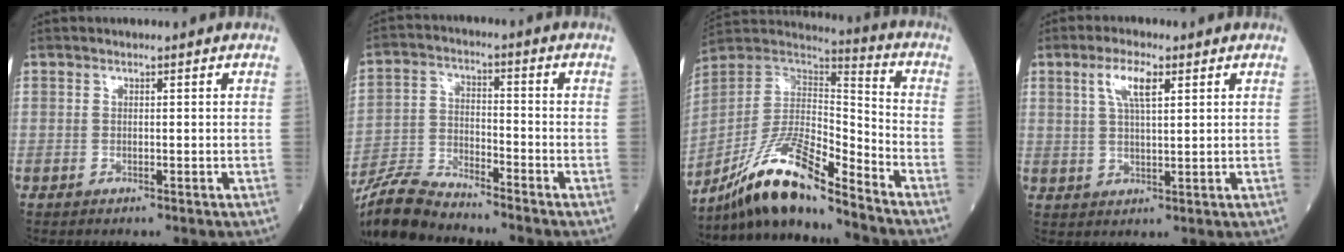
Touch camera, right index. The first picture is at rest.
{"total": 9.3, "force": [-8.8, 1.0, 2.6], "torque": [-0.056, -0.014, -0.169]}
{"total": 15.5, "force": [-12.6, 1.5, 9.0], "torque": [-0.171, 0.010, -0.230]}
{"total": 5.3, "force": [2.4, 1.1, 4.6], "torque": [-0.097, 0.007, 0.049]}